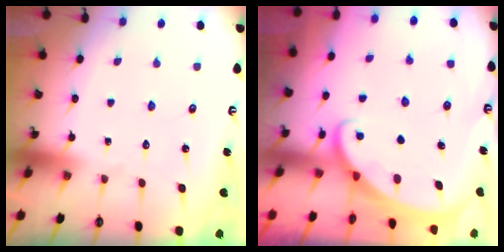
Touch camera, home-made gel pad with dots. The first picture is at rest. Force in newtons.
{"total": 1.7, "press": 1.7, "slide": 0.2}